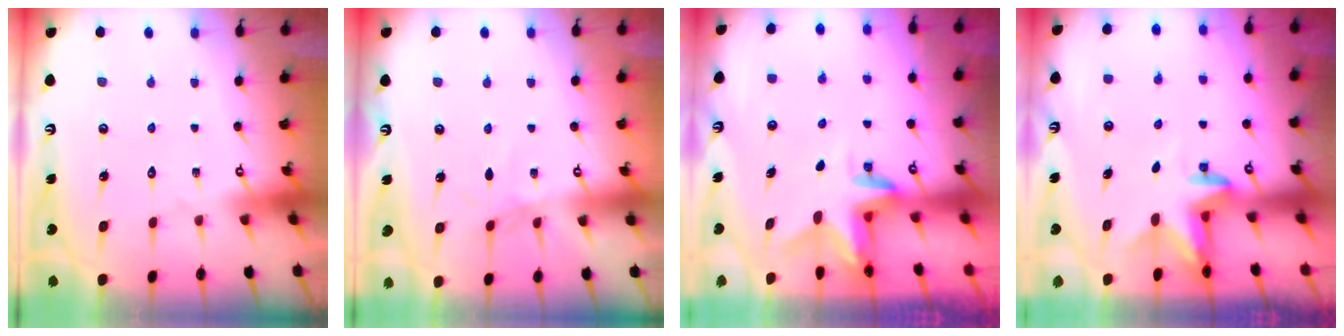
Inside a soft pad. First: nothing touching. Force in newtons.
{"total": 2.3, "press": 2.3, "slide": 0.4}
{"total": 2.9, "press": 2.9, "slide": 0.3}
{"total": 2.9, "press": 2.9, "slide": 0.7}